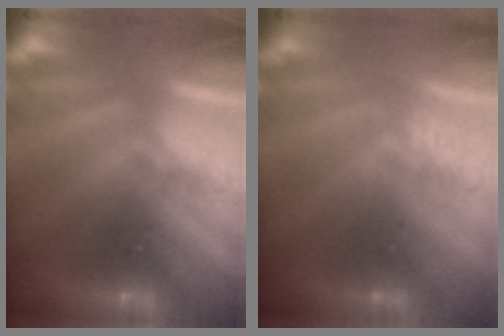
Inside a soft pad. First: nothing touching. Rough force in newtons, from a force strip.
{"total": 1.1}